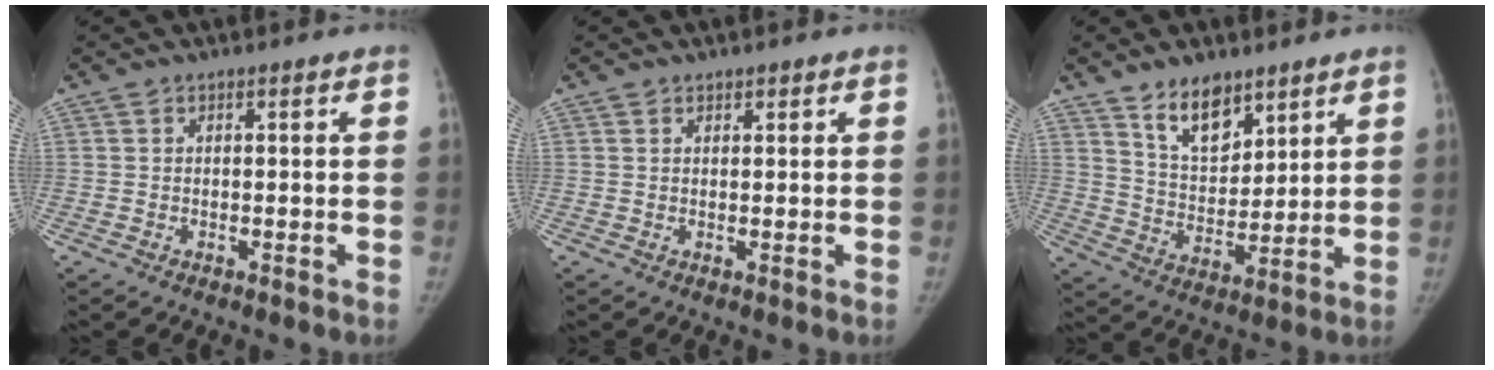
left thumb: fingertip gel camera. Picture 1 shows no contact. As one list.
[{"total": 1.0, "force": [0.8, 0.6, 0.2], "torque": [0.007, -0.005, 0.009]}, {"total": 10.5, "force": [7.2, 5.4, 5.4], "torque": [-0.062, -0.056, 0.136]}]